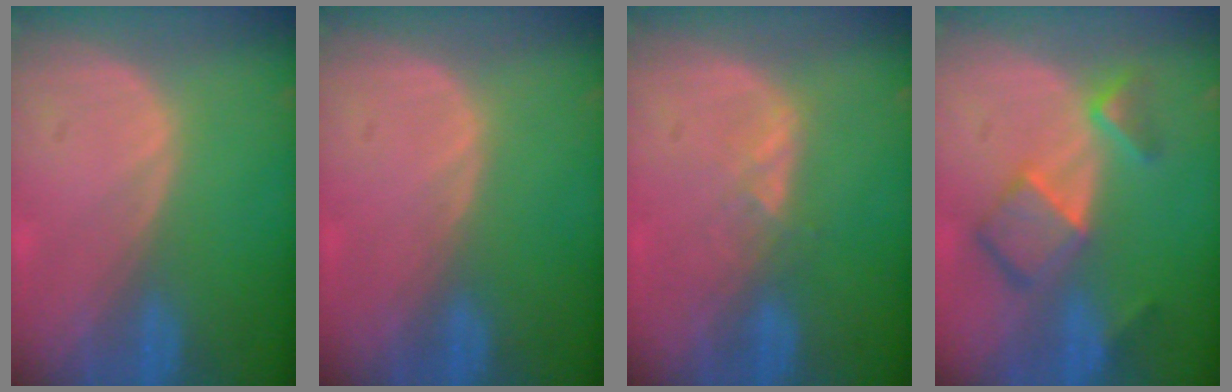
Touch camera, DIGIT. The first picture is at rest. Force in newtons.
{"total": 0.0}
{"total": 2.0, "press": 2.0, "slide": 0.3}
{"total": 7.4, "press": 6.4, "slide": 3.7}